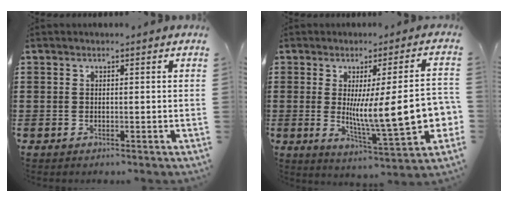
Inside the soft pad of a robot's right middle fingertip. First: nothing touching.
{"total": 13.3, "force": [-0.5, 3.0, 13.0], "torque": [-0.215, -0.023, -0.008]}